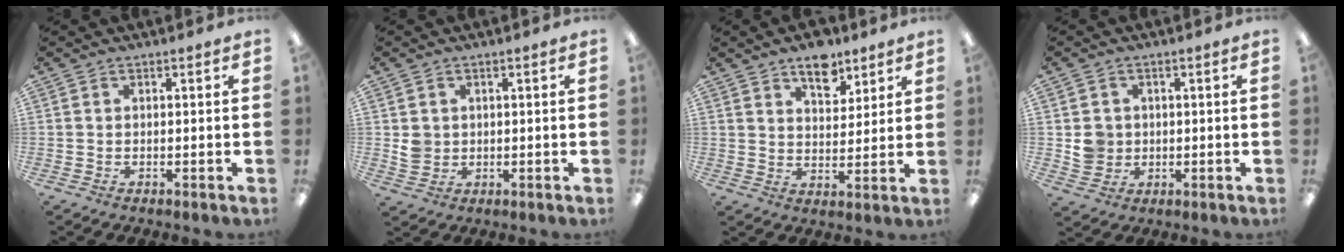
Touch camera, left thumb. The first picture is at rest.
{"total": 3.5, "force": [0.8, 3.1, 1.2], "torque": [-0.019, 0.002, 0.014]}
{"total": 8.9, "force": [6.5, 4.4, 4.2], "torque": [-0.044, -0.035, 0.110]}
{"total": 4.6, "force": [0.5, 4.4, 1.1], "torque": [-0.012, 0.004, 0.009]}